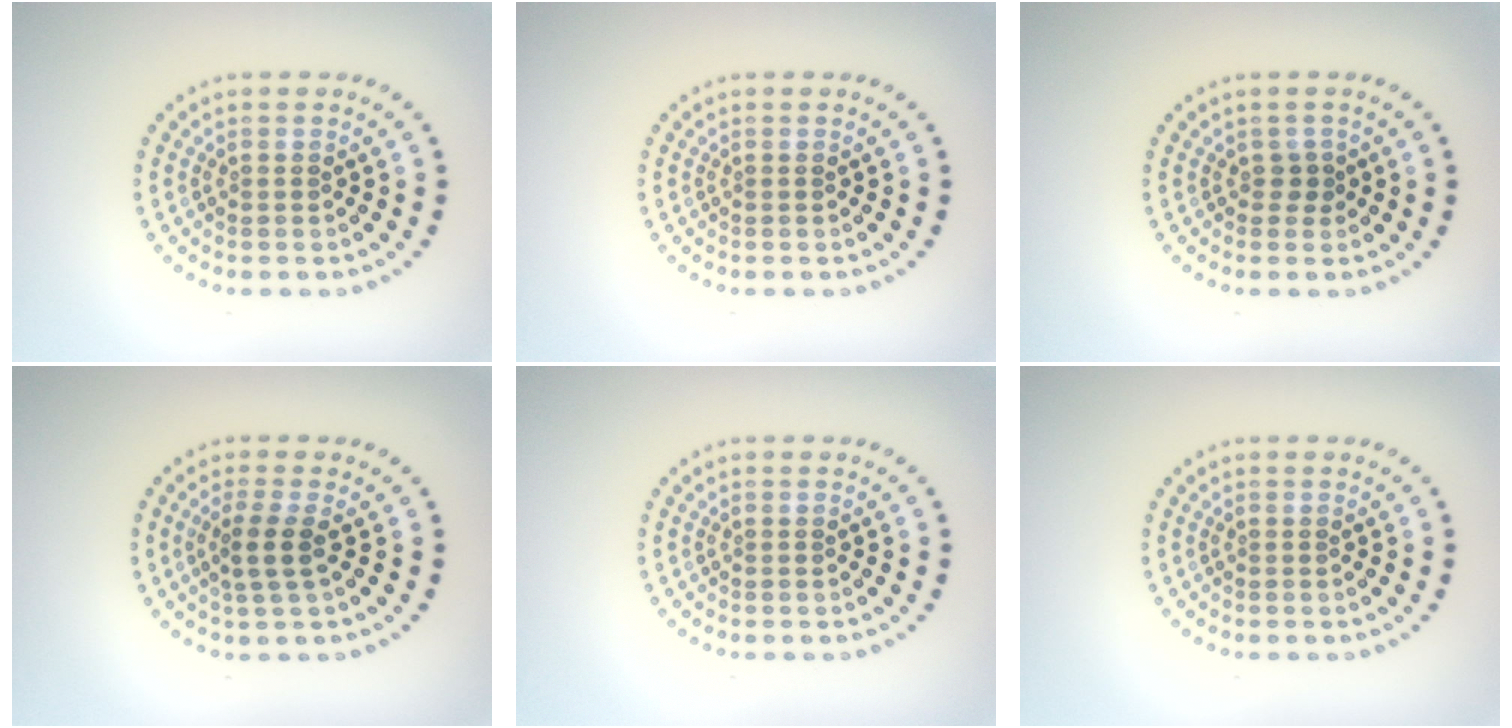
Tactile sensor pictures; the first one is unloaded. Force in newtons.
{"total": 0.0}
{"total": 1.0, "press": 0.7, "slide": 0.6}
{"total": 2.3, "press": 1.8, "slide": 1.3}
{"total": 0.0}
{"total": 0.0}